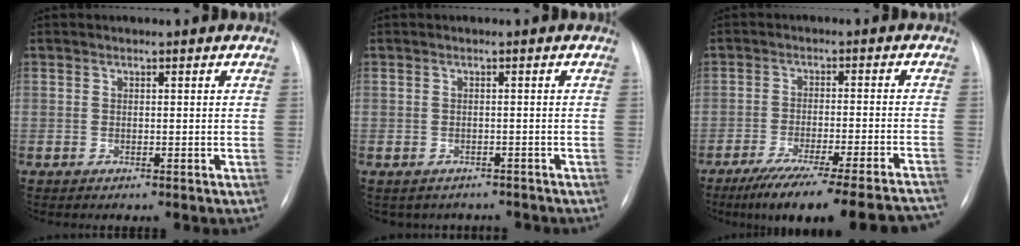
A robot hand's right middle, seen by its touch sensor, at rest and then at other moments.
{"total": 4.4, "force": [-3.7, 2.4, 0.3], "torque": [-0.003, 0.015, -0.040]}
{"total": 22.1, "force": [-19.7, 0.3, 10.0], "torque": [-0.088, -0.032, -0.269]}